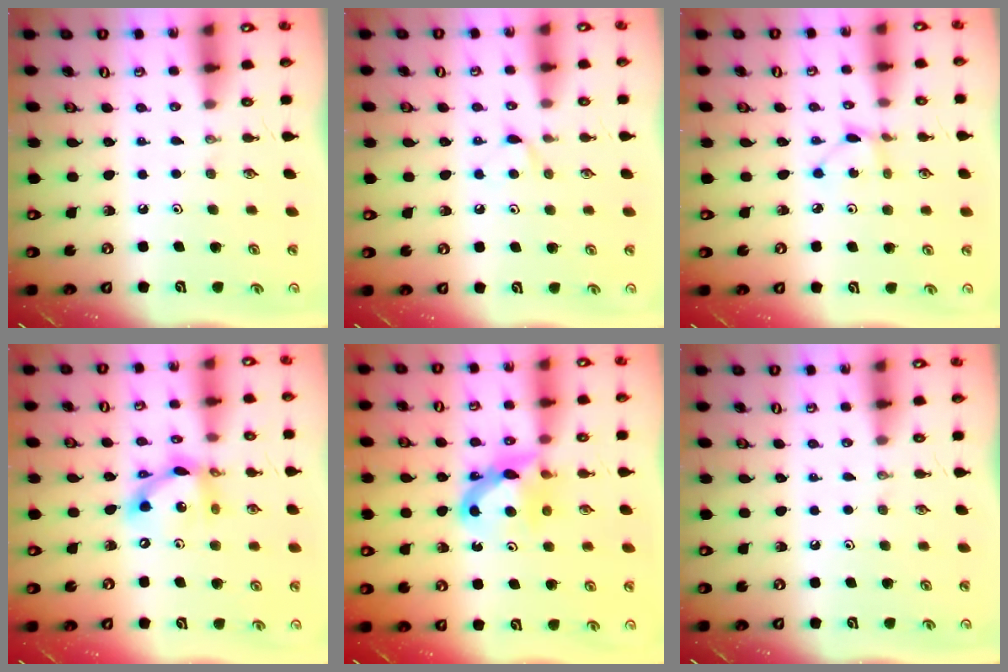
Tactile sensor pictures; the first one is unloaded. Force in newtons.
{"total": 5.3, "press": 5.2, "slide": 0.7}
{"total": 1.5, "press": 1.5, "slide": 0.2}
{"total": 13.6, "press": 13.5, "slide": 0.9}
{"total": 7.5, "press": 7.5, "slide": 0.5}
{"total": 0.0}